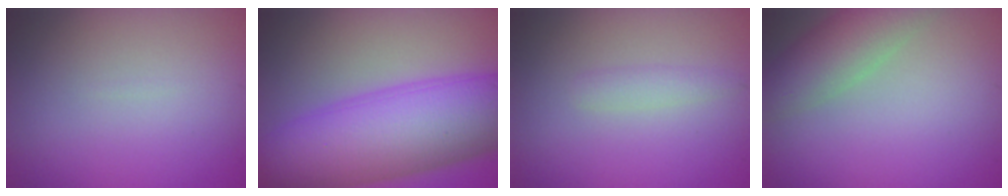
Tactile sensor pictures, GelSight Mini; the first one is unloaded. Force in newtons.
{"total": 12.7, "press": 12.7, "slide": 0.2}
{"total": 1.4, "press": 1.4, "slide": 0.1}
{"total": 4.8, "press": 4.8, "slide": 0.5}